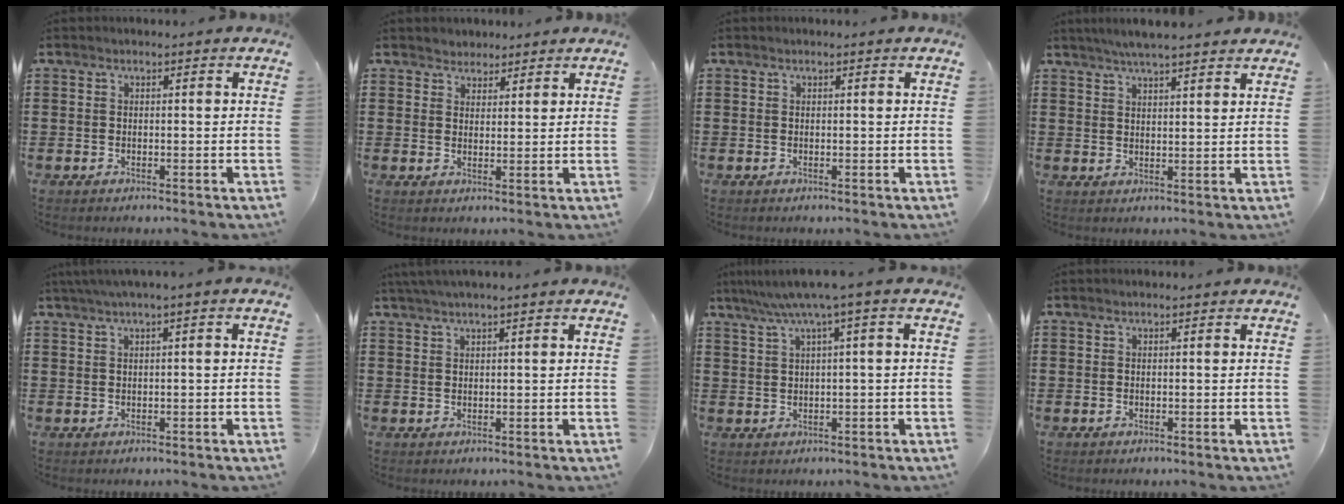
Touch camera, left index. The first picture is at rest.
{"total": 2.4, "force": [2.0, 1.3, -0.4], "torque": [-0.003, 0.008, 0.038]}
{"total": 0.0}
{"total": 4.3, "force": [3.9, 0.2, 1.8], "torque": [-0.045, -0.006, 0.070]}
{"total": 1.6, "force": [0.2, -0.1, 1.6], "torque": [-0.027, -0.004, 0.002]}
{"total": 1.5, "force": [1.3, -0.3, 0.9], "torque": [-0.017, 0.000, 0.024]}
{"total": 4.8, "force": [1.9, -0.7, 4.3], "torque": [-0.086, -0.010, 0.029]}
{"total": 0.0}